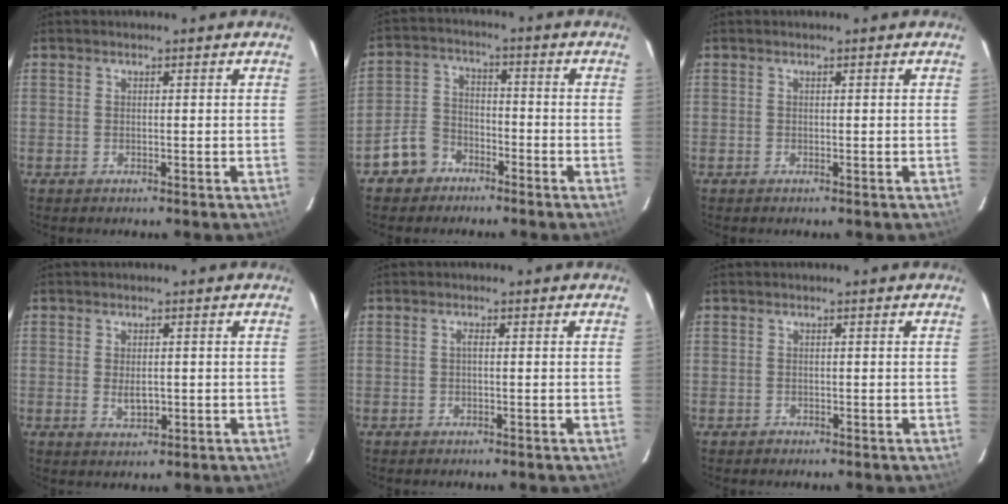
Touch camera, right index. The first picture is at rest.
{"total": 7.1, "force": [-4.7, 5.1, 1.6], "torque": [-0.045, 0.026, -0.082]}
{"total": 0.0}
{"total": 3.2, "force": [-0.3, 1.8, 2.6], "torque": [-0.046, -0.005, -0.001]}
{"total": 0.7, "force": [-0.1, 0.1, 0.7], "torque": [-0.011, 0.004, -0.003]}
{"total": 1.1, "force": [-0.5, 1.0, -0.1], "torque": [0.001, 0.005, -0.006]}